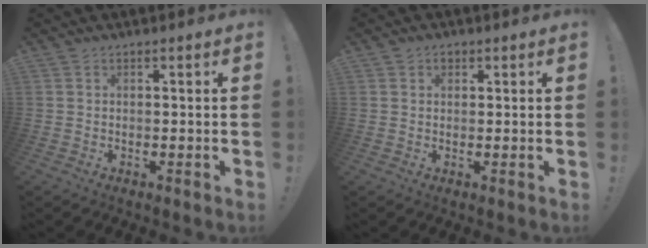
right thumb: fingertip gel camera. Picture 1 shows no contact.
{"total": 1.7, "force": [0.5, 1.5, 0.7], "torque": [-0.002, 0.001, 0.007]}